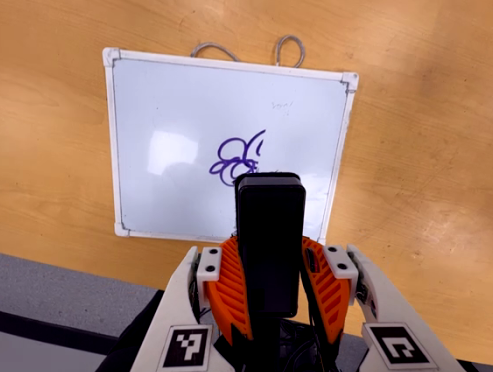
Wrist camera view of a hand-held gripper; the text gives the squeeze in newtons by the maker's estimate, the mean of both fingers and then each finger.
{"total": 8.5, "left": 6.7, "right": 10.2}